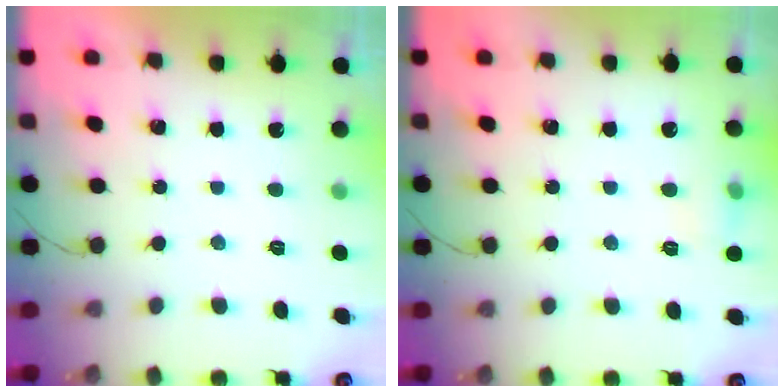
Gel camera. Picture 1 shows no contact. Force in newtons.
{"total": 5.5, "press": 5.3, "slide": 1.7}